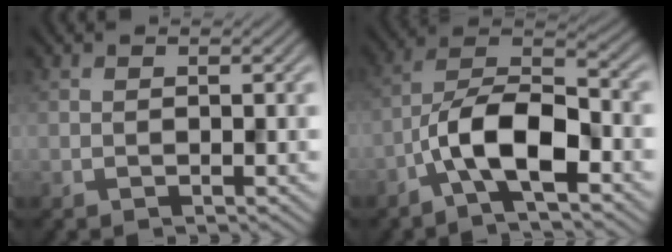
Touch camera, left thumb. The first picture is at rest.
{"total": 9.7, "force": [-4.4, 3.7, 7.8], "torque": [-0.144, 0.010, -0.096]}